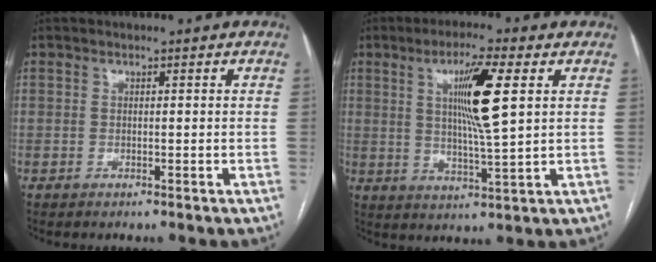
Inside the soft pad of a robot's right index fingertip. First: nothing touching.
{"total": 9.9, "force": [2.9, 0.1, 9.5], "torque": [-0.169, -0.003, 0.049]}